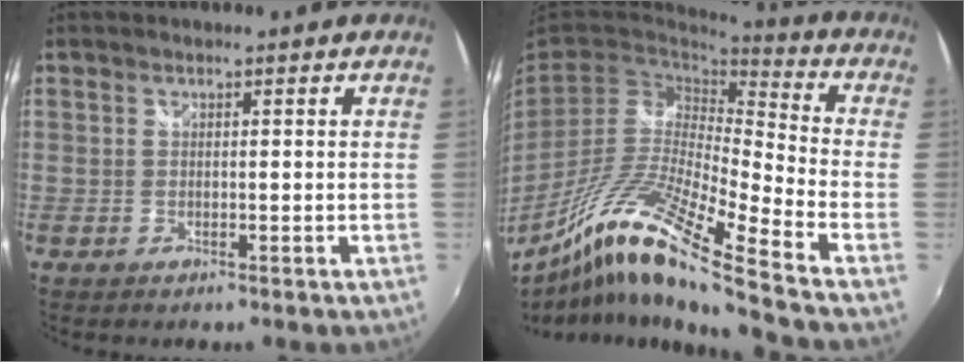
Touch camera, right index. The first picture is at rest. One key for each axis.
{"total": 19.4, "fx": -12.7, "fy": 0.6, "fz": 14.6, "tx": -0.261, "ty": -0.042, "tz": -0.246}